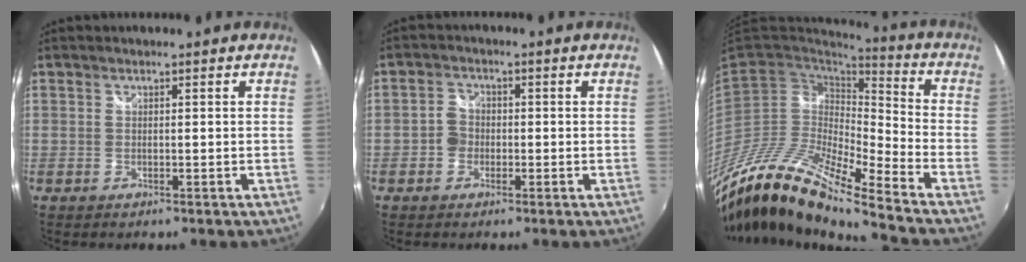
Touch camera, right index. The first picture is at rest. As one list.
[{"total": 2.8, "force": [-1.0, 2.5, 0.9], "torque": [-0.017, 0.008, -0.023]}, {"total": 19.1, "force": [-14.6, 1.8, 12.1], "torque": [-0.219, -0.034, -0.291]}]